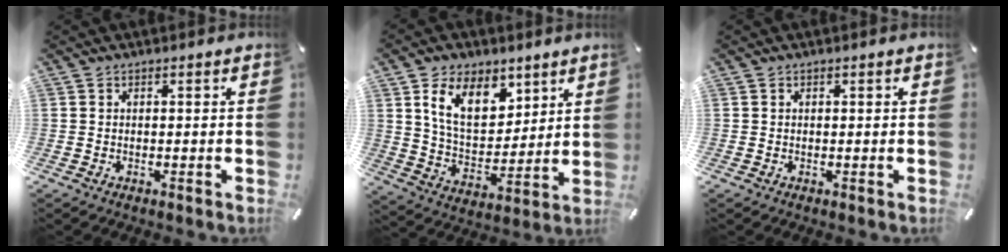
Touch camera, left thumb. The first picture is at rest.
{"total": 13.5, "force": [7.4, 8.7, 7.2], "torque": [-0.131, -0.024, 0.138]}
{"total": 0.0}